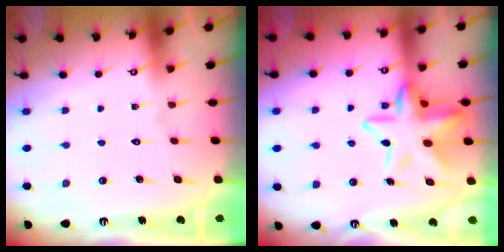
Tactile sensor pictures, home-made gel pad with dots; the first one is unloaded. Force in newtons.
{"total": 15.6, "press": 15.5, "slide": 1.7}